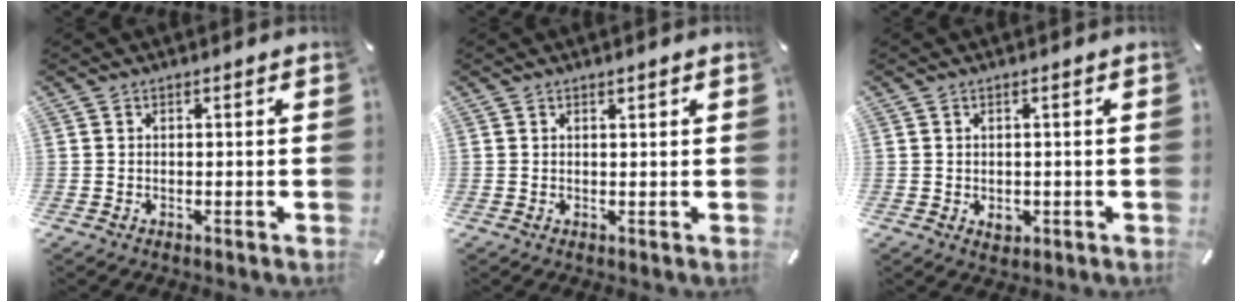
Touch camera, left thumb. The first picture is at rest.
{"total": 0.6, "force": [0.5, 0.2, 0.3], "torque": [-0.006, -0.001, 0.009]}
{"total": 2.1, "force": [-0.4, 1.8, 1.1], "torque": [-0.011, -0.001, -0.008]}